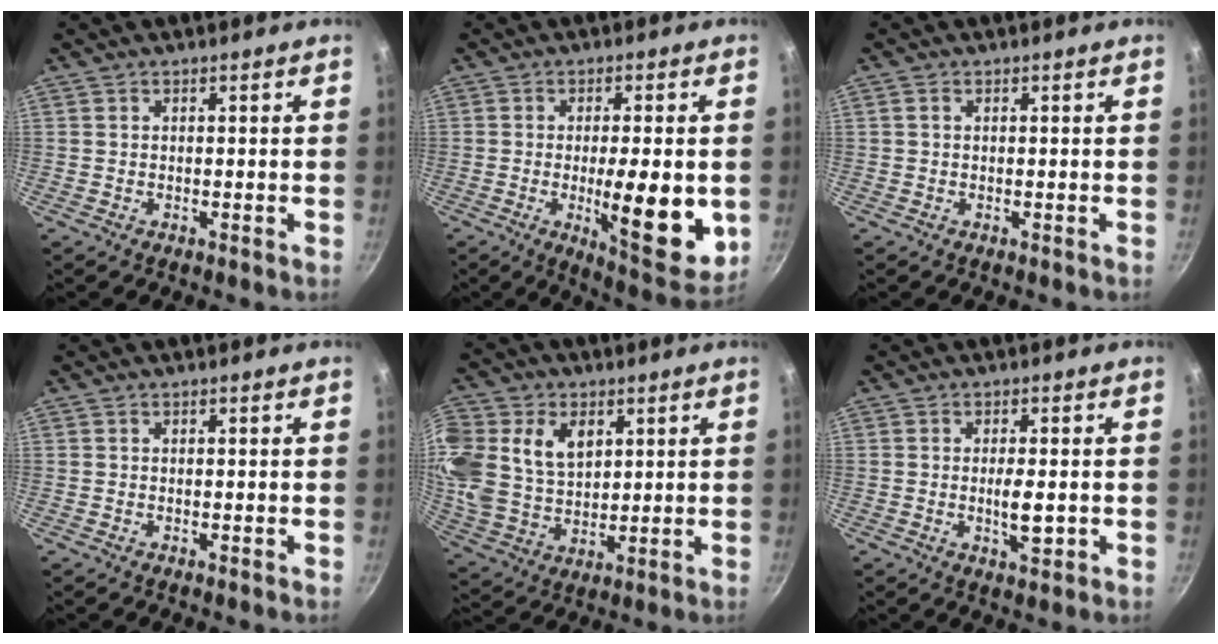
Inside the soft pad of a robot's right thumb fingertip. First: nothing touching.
{"total": 15.3, "force": [-2.3, 4.4, 14.5], "torque": [-0.179, -0.015, -0.026]}
{"total": 0.7, "force": [0.2, 0.5, 0.5], "torque": [-0.009, 0.004, 0.003]}
{"total": 0.0}
{"total": 19.5, "force": [5.9, 14.4, 11.9], "torque": [-0.268, 0.004, 0.118]}
{"total": 4.4, "force": [-0.6, 1.4, 4.2], "torque": [-0.069, -0.003, -0.009]}